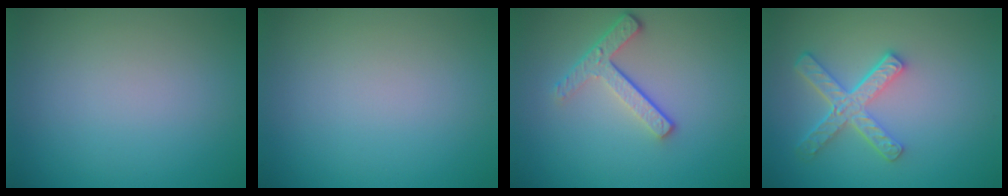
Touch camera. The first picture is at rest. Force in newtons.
{"total": 0.0}
{"total": 3.6, "press": 2.7, "slide": 2.5}
{"total": 4.5, "press": 3.4, "slide": 3.0}